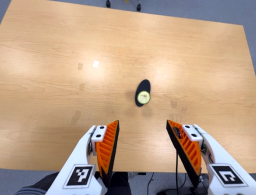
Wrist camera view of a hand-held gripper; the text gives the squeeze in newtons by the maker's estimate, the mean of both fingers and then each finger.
{"total": 0.0}